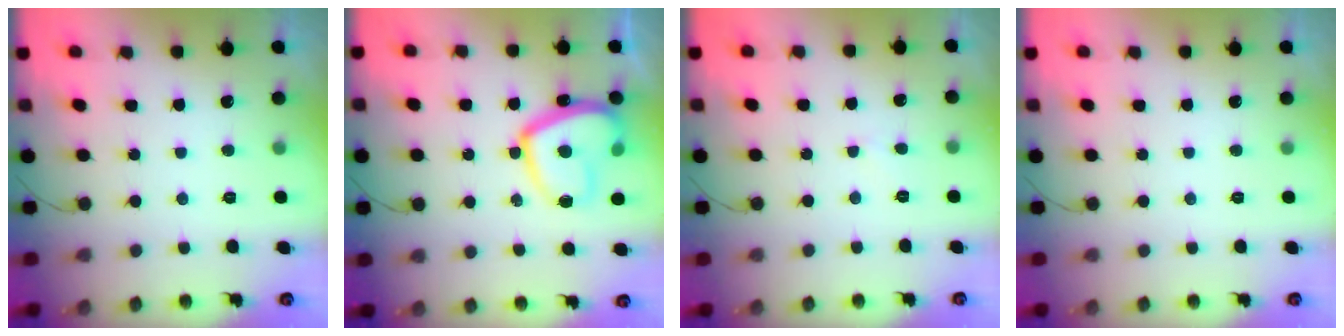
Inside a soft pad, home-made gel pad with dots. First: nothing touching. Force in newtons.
{"total": 16.3, "press": 16.2, "slide": 1.6}
{"total": 3.0, "press": 3.0, "slide": 0.3}
{"total": 0.0}